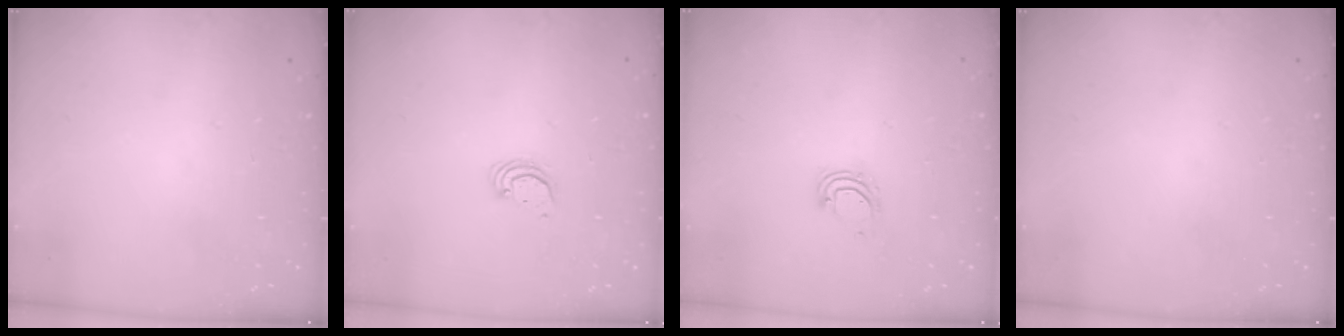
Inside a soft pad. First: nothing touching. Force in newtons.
{"total": 2.7, "press": 2.7, "slide": 0.2}
{"total": 4.9, "press": 4.9, "slide": 0.4}
{"total": 0.0}